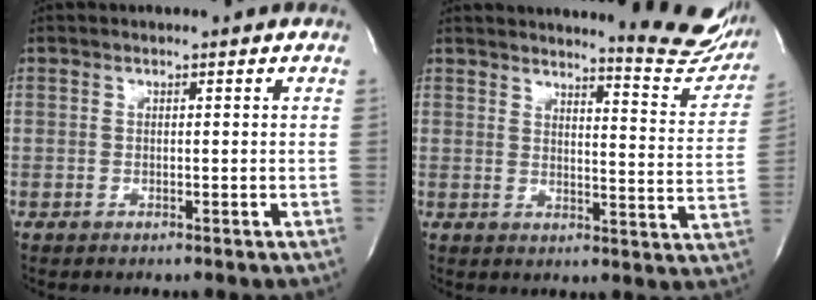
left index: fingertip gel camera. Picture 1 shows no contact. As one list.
[{"total": 13.5, "force": [12.8, 0.9, 4.1], "torque": [-0.045, -0.075, 0.138]}]